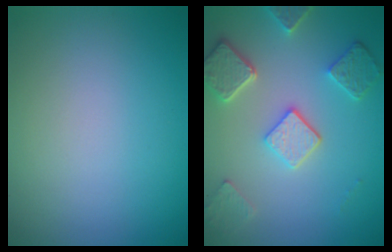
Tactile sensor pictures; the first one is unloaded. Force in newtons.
{"total": 5.0, "press": 3.9, "slide": 3.1}